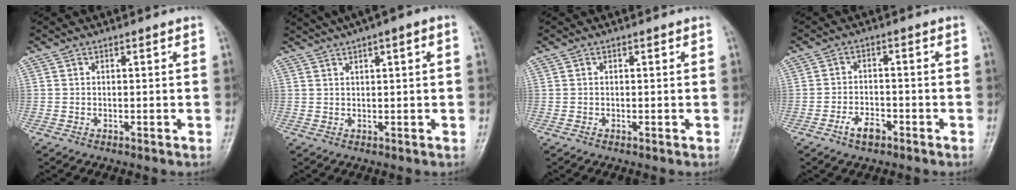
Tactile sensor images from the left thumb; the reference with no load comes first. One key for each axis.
{"total": 6.7, "fx": 3.4, "fy": 1.6, "fz": 5.5, "tx": -0.091, "ty": 0.022, "tz": 0.049}
{"total": 0.0}
{"total": 4.2, "fx": -2.5, "fy": 2.2, "fz": 2.5, "tx": -0.039, "ty": 0.017, "tz": -0.046}